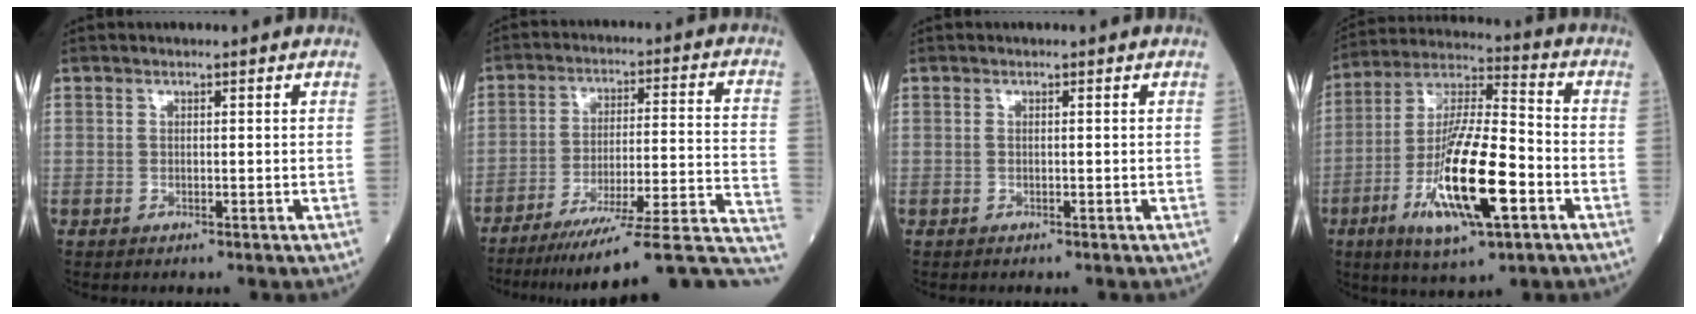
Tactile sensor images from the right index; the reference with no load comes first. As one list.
[{"total": 24.6, "force": [-21.5, -0.5, 11.9], "torque": [-0.081, -0.004, -0.298]}, {"total": 0.0}, {"total": 17.5, "force": [-5.8, 3.3, 16.2], "torque": [-0.319, -0.014, -0.098]}]